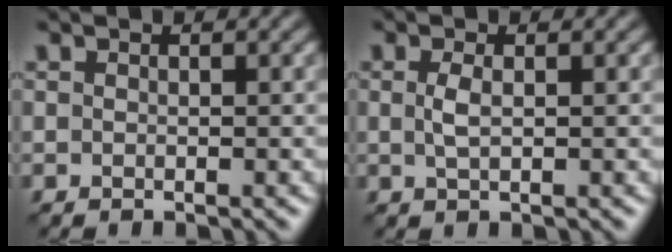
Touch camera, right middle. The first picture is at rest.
{"total": 1.4, "force": [0.2, 0.5, 1.3], "torque": [-0.031, 0.002, 0.003]}